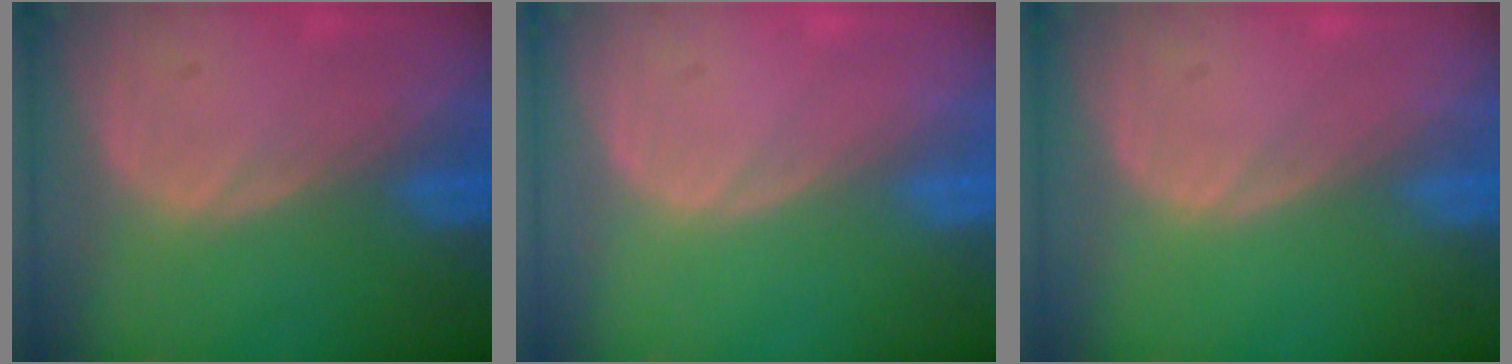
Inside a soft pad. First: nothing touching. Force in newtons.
{"total": 0.0}
{"total": 0.0}